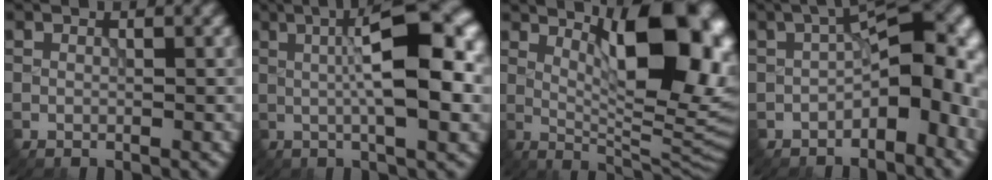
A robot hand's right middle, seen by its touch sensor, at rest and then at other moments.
{"total": 9.9, "force": [1.1, 2.6, 9.5], "torque": [-0.127, 0.013, 0.011]}
{"total": 13.2, "force": [4.5, 4.4, 11.7], "torque": [-0.146, -0.005, 0.072]}
{"total": 9.2, "force": [-1.9, 4.8, 7.6], "torque": [-0.082, 0.016, -0.044]}